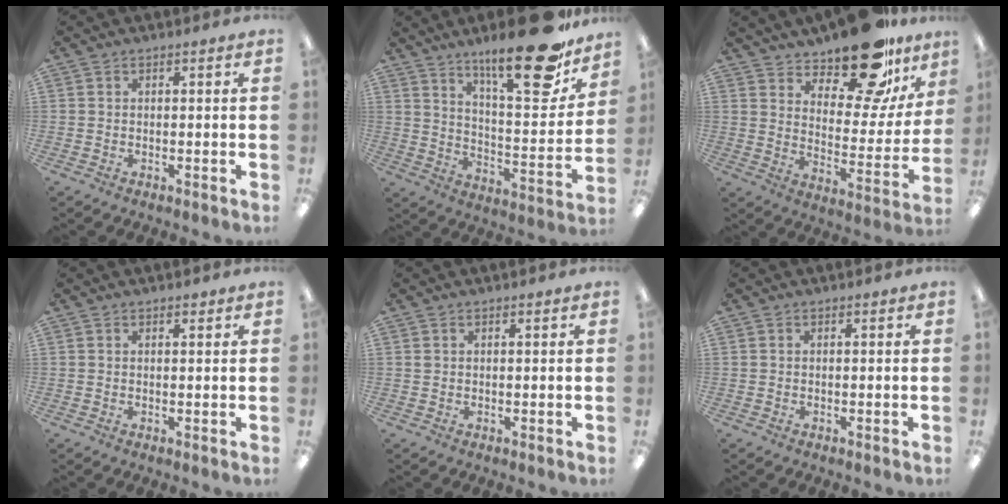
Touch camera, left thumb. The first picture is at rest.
{"total": 22.7, "force": [16.5, 6.3, 14.3], "torque": [-0.205, -0.113, 0.265]}
{"total": 20.1, "force": [15.9, 7.0, 10.1], "torque": [-0.144, -0.117, 0.267]}
{"total": 1.0, "force": [0.8, 0.4, 0.4], "torque": [-0.001, -0.003, 0.013]}
{"total": 0.6, "force": [0.4, 0.4, 0.2], "torque": [-0.004, 0.003, 0.006]}
{"total": 0.0}